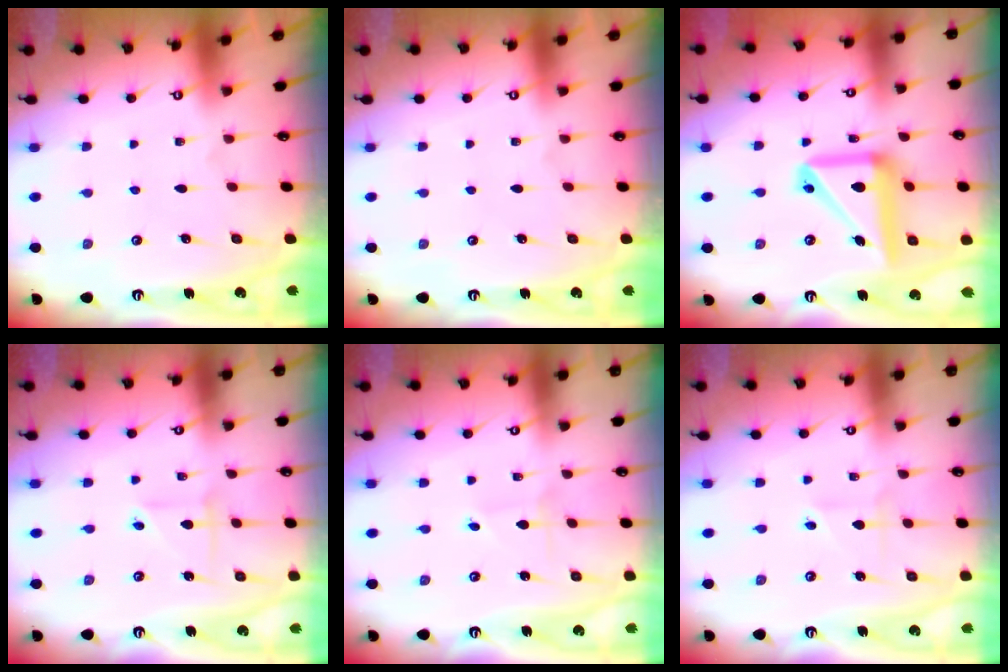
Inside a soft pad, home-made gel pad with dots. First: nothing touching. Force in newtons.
{"total": 0.0}
{"total": 15.8, "press": 15.7, "slide": 1.6}
{"total": 2.5, "press": 2.5, "slide": 0.1}
{"total": 0.7, "press": 0.7, "slide": 0.0}
{"total": 2.0, "press": 1.9, "slide": 0.5}